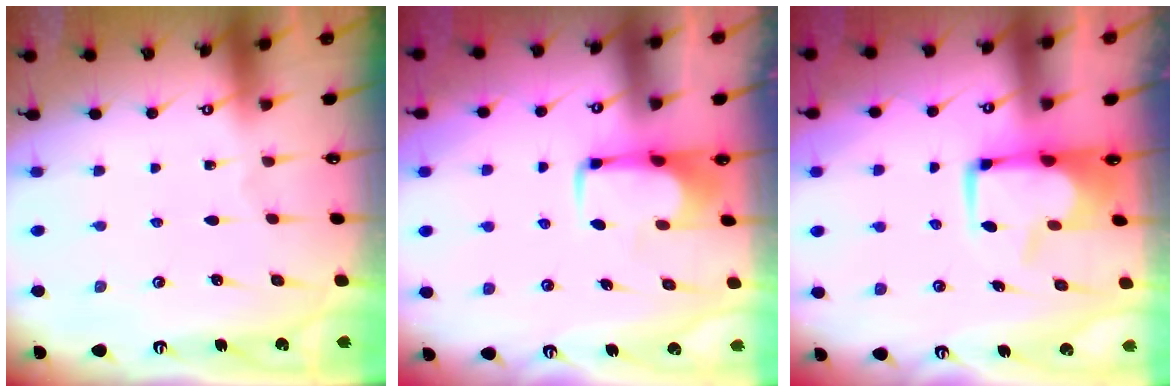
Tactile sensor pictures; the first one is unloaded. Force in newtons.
{"total": 1.9, "press": 1.9, "slide": 0.4}
{"total": 0.8, "press": 0.0, "slide": 0.8}